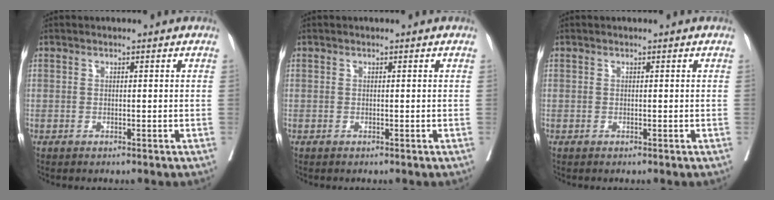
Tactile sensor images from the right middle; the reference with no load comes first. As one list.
[{"total": 0.0}, {"total": 0.0}]